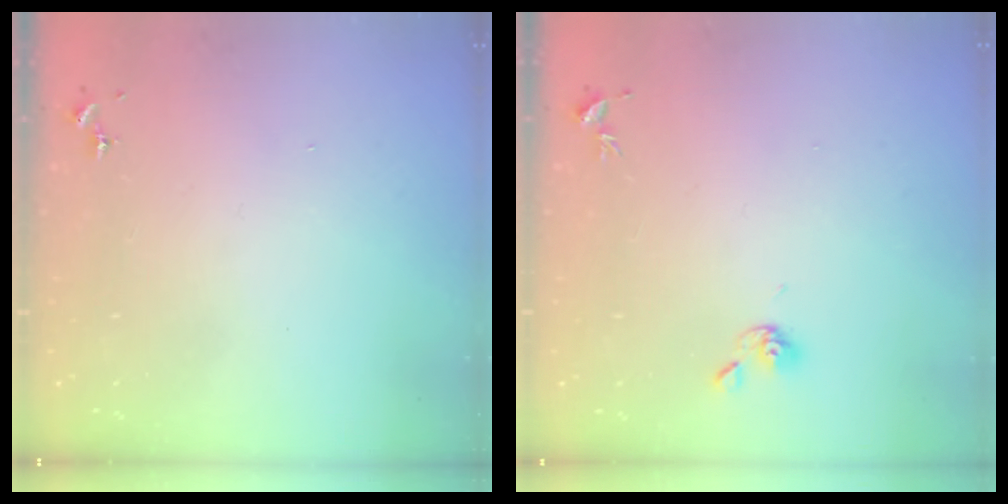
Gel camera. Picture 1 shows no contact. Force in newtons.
{"total": 5.6, "press": 5.6, "slide": 1.0}